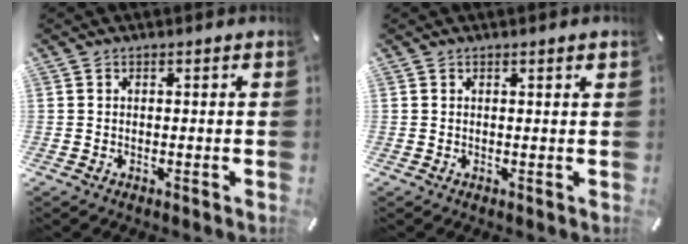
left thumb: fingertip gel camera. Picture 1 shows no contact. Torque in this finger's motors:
{"motor_torque": [-0.16, -0.11, 0.02, 0.00, -0.01]}